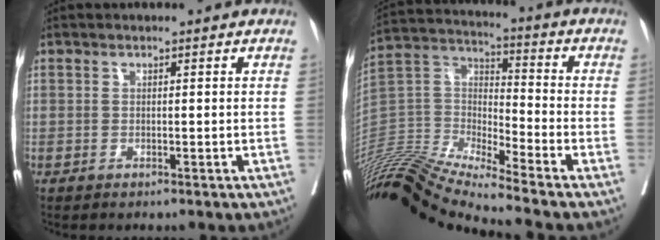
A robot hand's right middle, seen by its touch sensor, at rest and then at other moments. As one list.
[{"total": 17.3, "force": [-16.2, -1.4, 6.0], "torque": [-0.126, 0.028, -0.309]}]